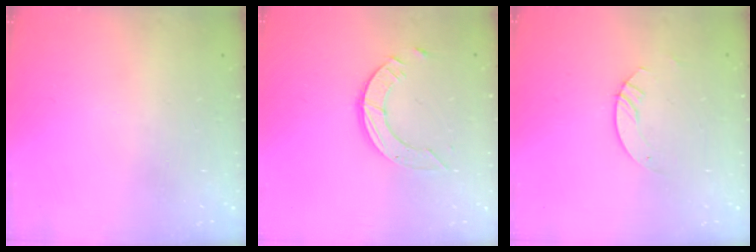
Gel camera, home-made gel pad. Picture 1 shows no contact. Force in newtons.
{"total": 4.2, "press": 4.2, "slide": 0.2}
{"total": 2.1, "press": 2.1, "slide": 0.2}